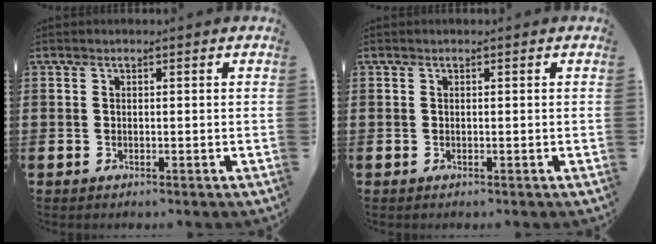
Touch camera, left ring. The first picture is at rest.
{"total": 0.0}